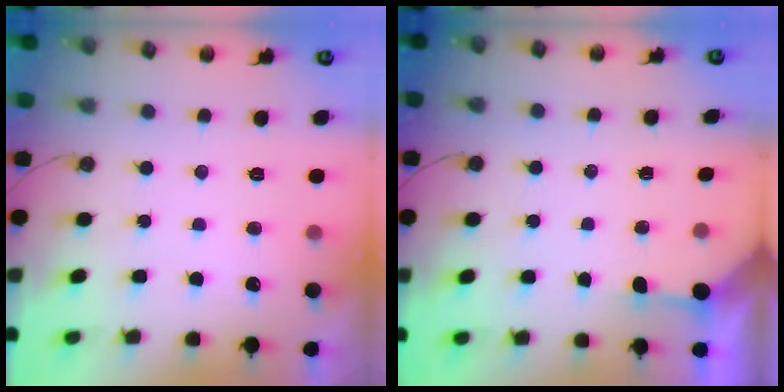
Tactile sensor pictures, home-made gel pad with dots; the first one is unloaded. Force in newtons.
{"total": 2.2, "press": 2.2, "slide": 0.3}